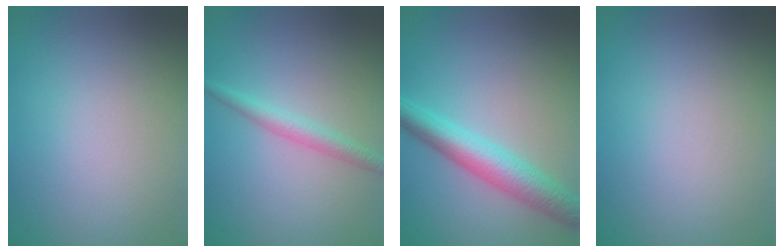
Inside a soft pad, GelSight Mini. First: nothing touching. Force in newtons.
{"total": 2.1, "press": 2.1, "slide": 0.0}
{"total": 5.2, "press": 5.2, "slide": 0.1}
{"total": 0.0}